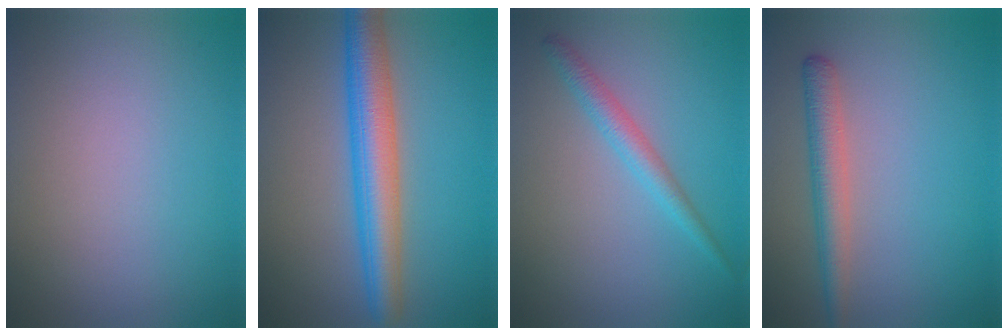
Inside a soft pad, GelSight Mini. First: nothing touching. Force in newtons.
{"total": 5.9, "press": 5.9, "slide": 0.3}
{"total": 2.2, "press": 2.2, "slide": 0.1}
{"total": 2.8, "press": 2.8, "slide": 0.1}